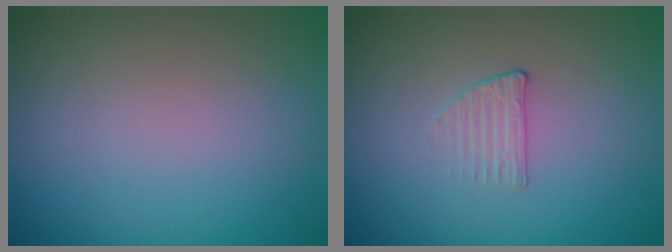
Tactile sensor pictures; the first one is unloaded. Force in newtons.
{"total": 1.2, "press": 0.6, "slide": 1.0}